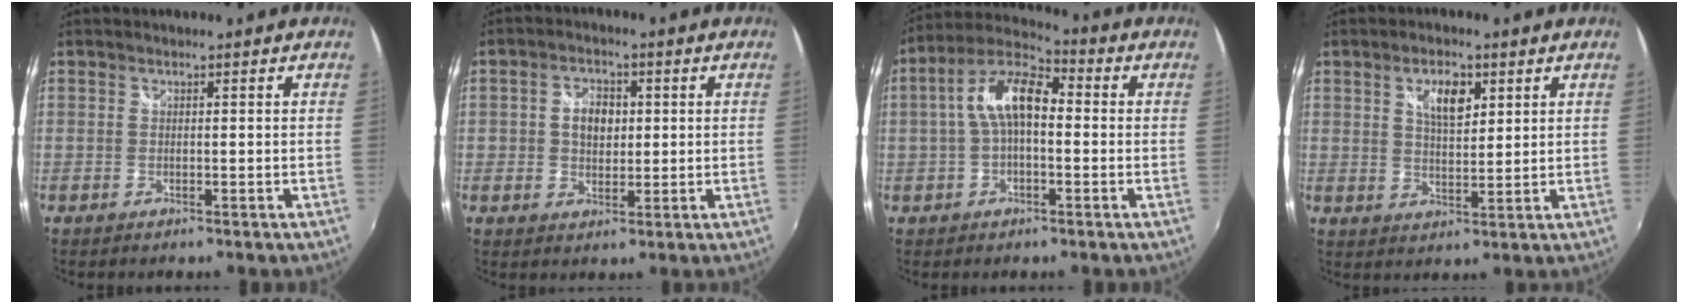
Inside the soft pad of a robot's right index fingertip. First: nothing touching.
{"total": 5.5, "force": [0.7, 4.0, 3.7], "torque": [-0.062, 0.009, 0.012]}
{"total": 10.1, "force": [0.1, 4.7, 8.9], "torque": [-0.178, 0.028, -0.003]}
{"total": 6.0, "force": [2.7, 2.8, 4.6], "torque": [-0.076, 0.007, 0.048]}